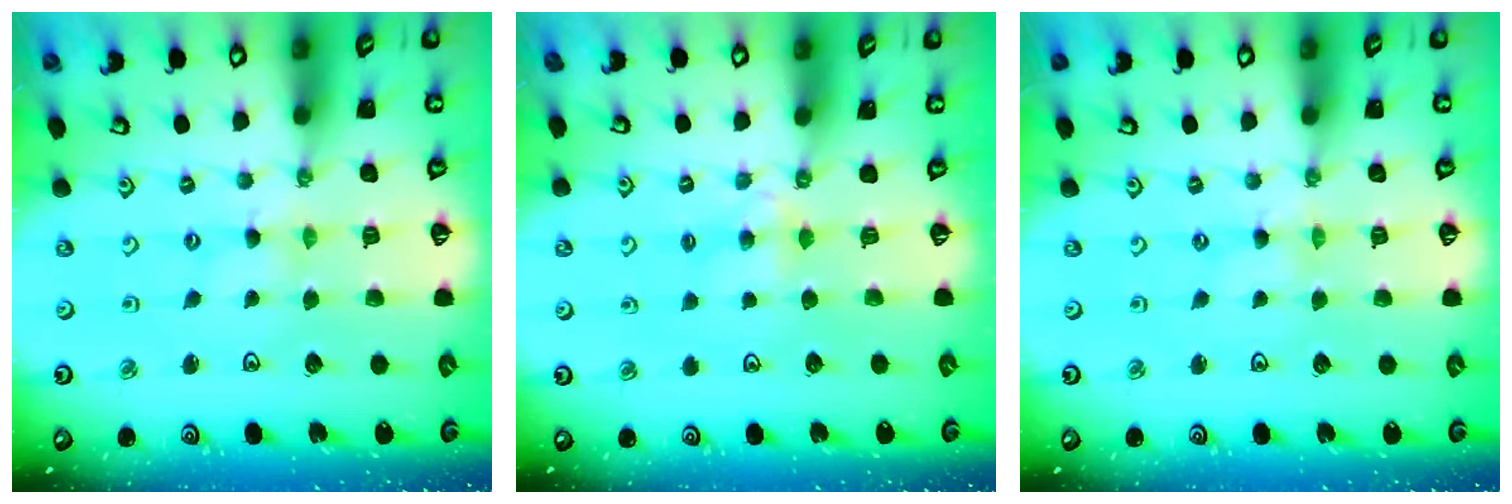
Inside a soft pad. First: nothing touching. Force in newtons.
{"total": 4.2, "press": 4.1, "slide": 0.6}
{"total": 0.0}